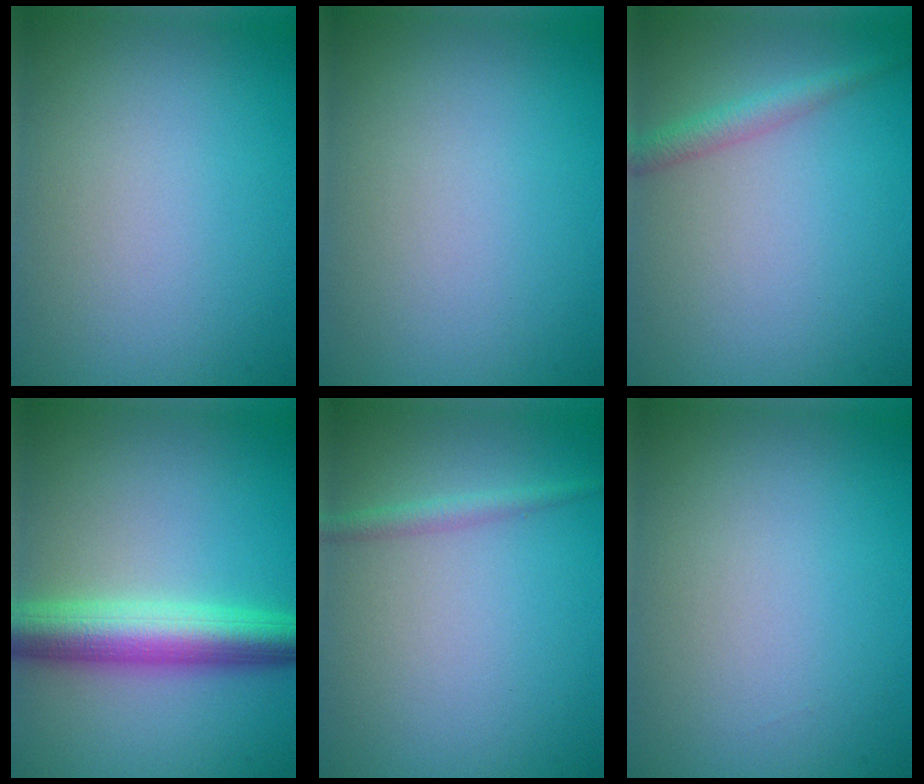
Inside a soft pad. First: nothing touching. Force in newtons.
{"total": 0.0}
{"total": 2.0, "press": 2.0, "slide": 0.1}
{"total": 6.5, "press": 6.5, "slide": 0.2}
{"total": 1.4, "press": 1.4, "slide": 0.1}
{"total": 0.0}